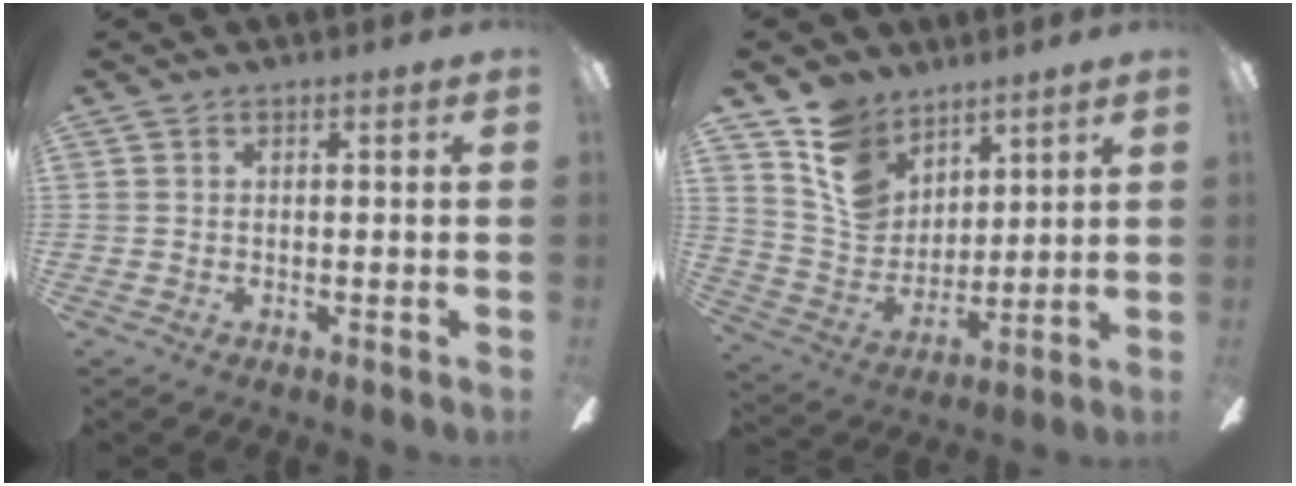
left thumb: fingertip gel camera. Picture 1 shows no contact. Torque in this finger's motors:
{"motor_torque": [1.36, 1.03, 0.54, -1.11, 0.07]}